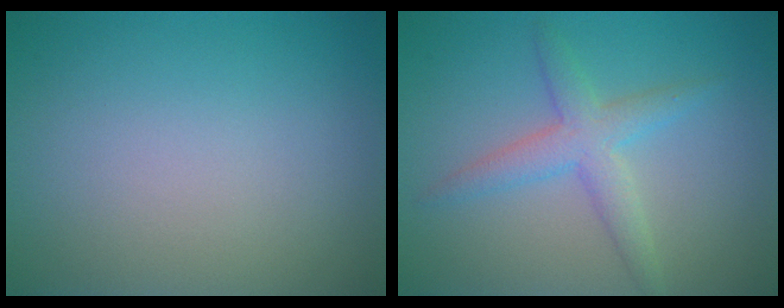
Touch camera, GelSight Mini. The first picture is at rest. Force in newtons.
{"total": 3.2, "press": 3.2, "slide": 0.0}